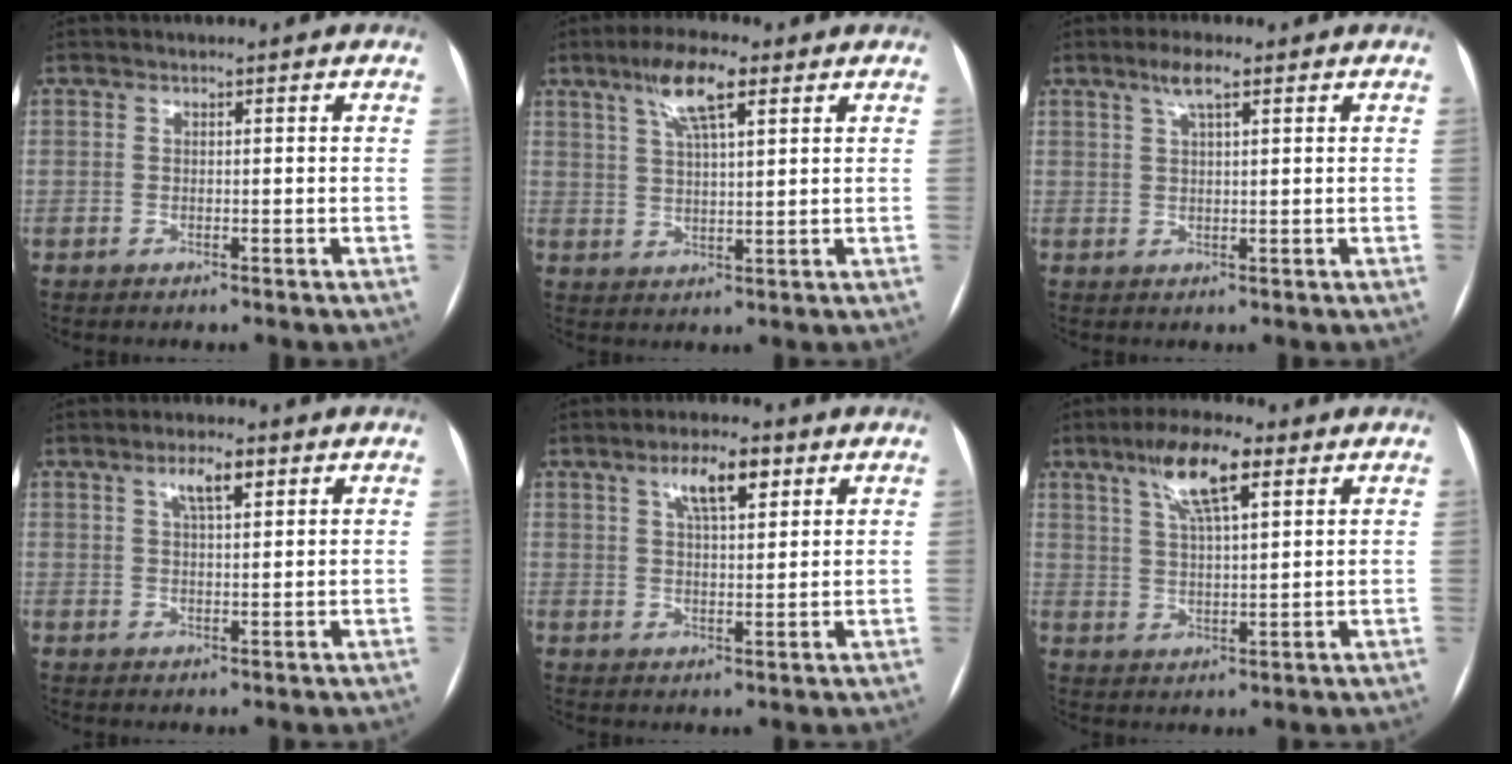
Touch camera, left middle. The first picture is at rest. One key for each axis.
{"total": 7.7, "fx": 4.3, "fy": 1.5, "fz": 6.2, "tx": -0.121, "ty": 0.014, "tz": 0.077}
{"total": 3.5, "fx": 2.1, "fy": 0.5, "fz": 2.7, "tx": -0.056, "ty": 0.008, "tz": 0.040}
{"total": 4.2, "fx": 2.2, "fy": 1.0, "fz": 3.4, "tx": -0.066, "ty": 0.007, "tz": 0.040}
{"total": 7.1, "fx": 3.8, "fy": 2.0, "fz": 5.7, "tx": -0.103, "ty": 0.012, "tz": 0.064}
{"total": 9.2, "fx": 5.0, "fy": 2.0, "fz": 7.4, "tx": -0.140, "ty": 0.014, "tz": 0.088}